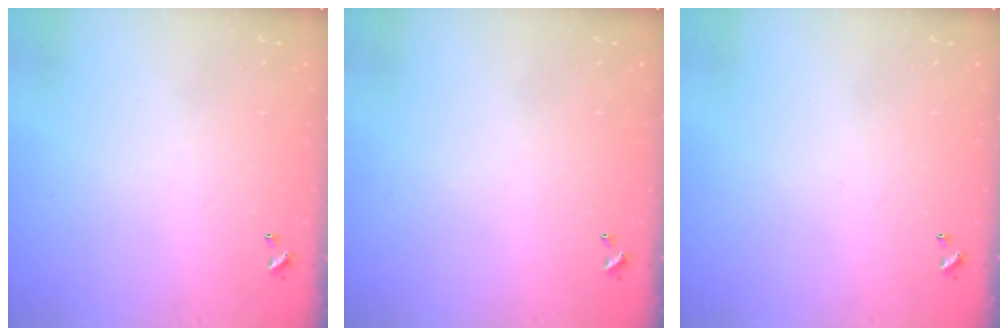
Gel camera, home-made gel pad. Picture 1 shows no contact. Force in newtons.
{"total": 0.0}
{"total": 0.0}